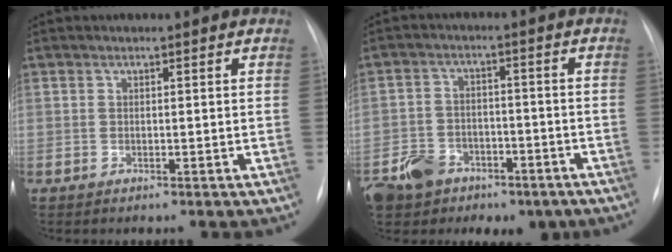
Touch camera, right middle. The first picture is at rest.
{"total": 11.5, "force": [-6.7, 8.3, 4.5], "torque": [-0.100, 0.017, -0.099]}